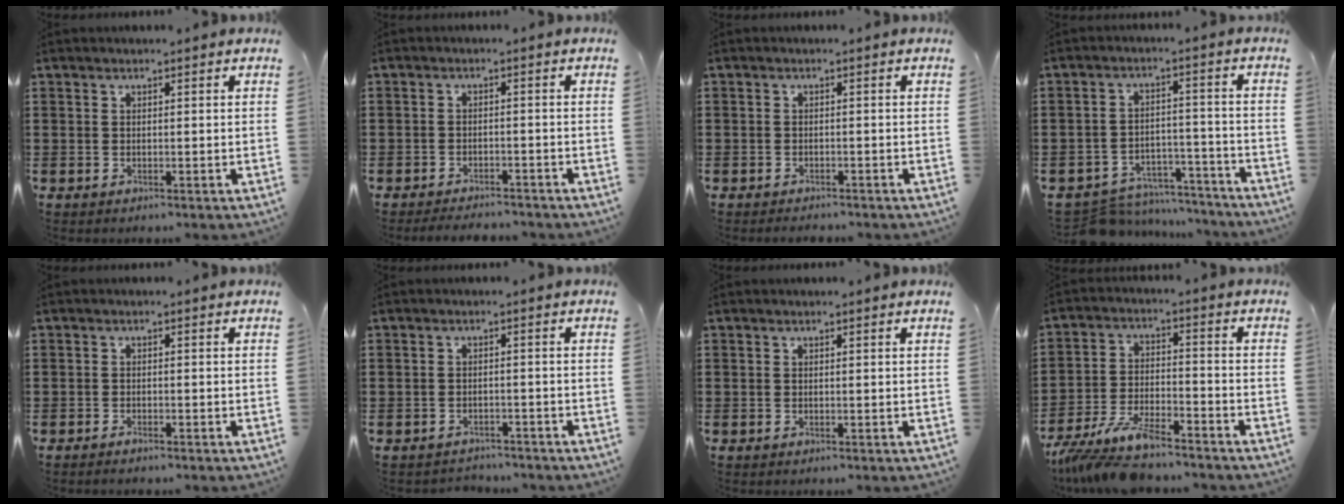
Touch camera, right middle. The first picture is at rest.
{"total": 2.8, "force": [-2.8, 0.5, -0.2], "torque": [-0.003, 0.000, -0.062]}
{"total": 1.4, "force": [-1.3, 0.3, -0.2], "torque": [0.001, 0.004, -0.032]}
{"total": 6.7, "force": [-6.5, 1.3, 0.7], "torque": [-0.013, 0.019, -0.128]}
{"total": 0.9, "force": [-0.8, 0.1, 0.4], "torque": [-0.012, -0.006, -0.013]}
{"total": 2.1, "force": [-2.0, 0.5, -0.4], "torque": [0.000, 0.002, -0.046]}
{"total": 0.0}
{"total": 8.9, "force": [-7.9, 1.4, 3.9], "torque": [-0.090, 0.001, -0.157]}